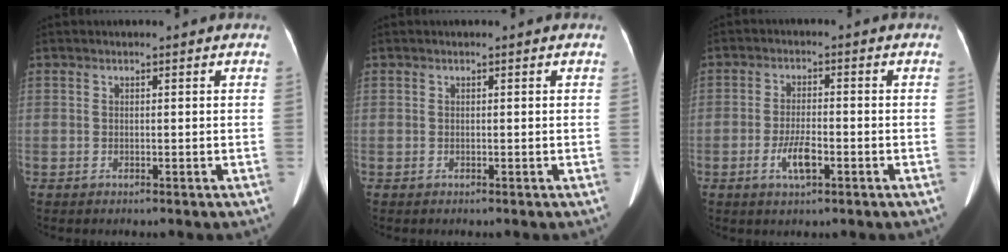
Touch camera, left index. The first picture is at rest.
{"total": 0.0}
{"total": 4.5, "force": [-1.9, 1.3, 3.9], "torque": [-0.082, -0.001, -0.032]}